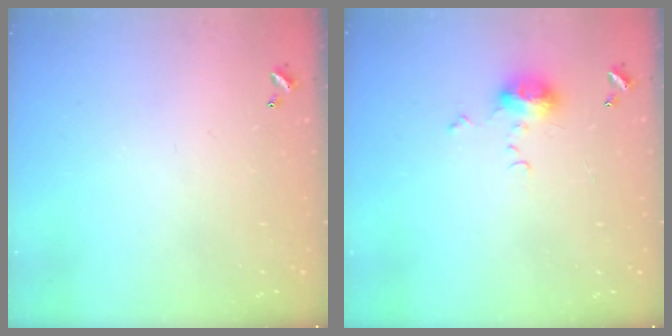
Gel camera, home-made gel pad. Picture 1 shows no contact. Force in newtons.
{"total": 6.2, "press": 6.2, "slide": 0.7}